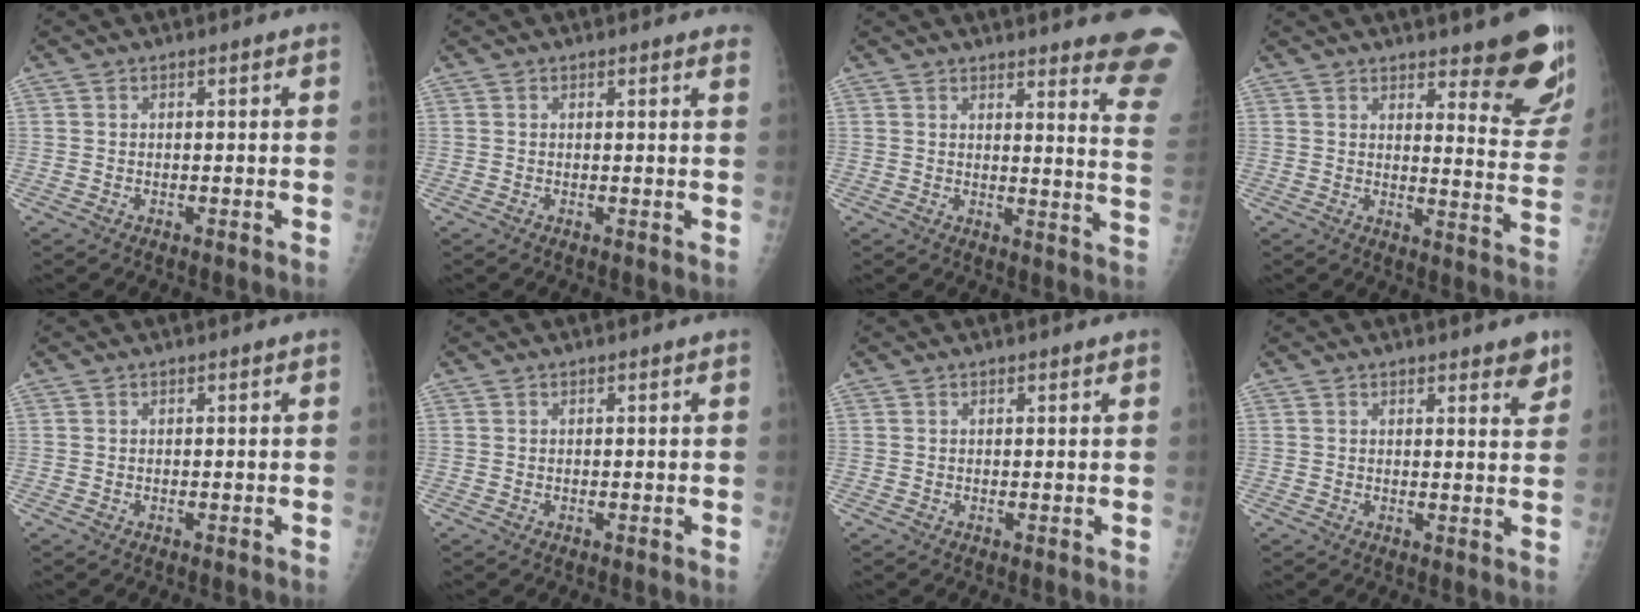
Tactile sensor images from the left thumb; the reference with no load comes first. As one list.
[{"total": 2.5, "force": [2.3, 0.2, 0.8], "torque": [-0.008, -0.008, 0.014]}, {"total": 15.9, "force": [14.4, 0.7, 6.6], "torque": [-0.055, -0.142, 0.142]}, {"total": 13.7, "force": [9.6, 3.4, 9.2], "torque": [-0.072, -0.073, 0.118]}, {"total": 0.0}, {"total": 0.0}, {"total": 0.8, "force": [0.6, 0.1, 0.5], "torque": [-0.006, -0.001, 0.008]}, {"total": 4.0, "force": [2.8, 1.1, 2.6], "torque": [-0.020, -0.017, 0.033]}]